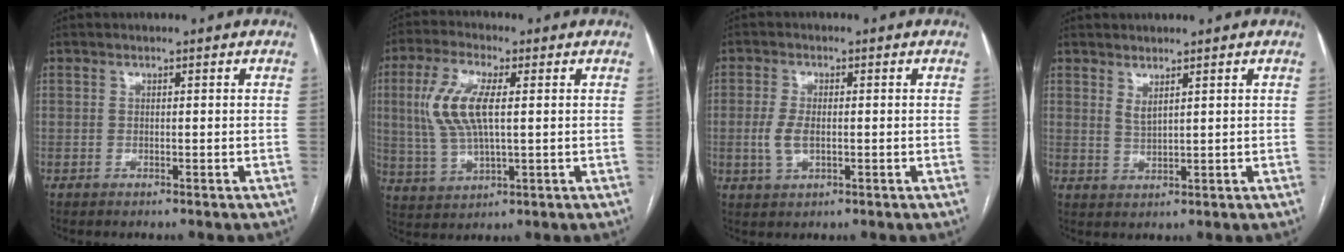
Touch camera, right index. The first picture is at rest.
{"total": 9.9, "force": [1.7, 3.2, 9.2], "torque": [-0.210, 0.009, 0.036]}
{"total": 4.1, "force": [-0.5, 1.9, 3.6], "torque": [-0.083, -0.002, -0.009]}
{"total": 1.8, "force": [1.3, 0.2, 1.2], "torque": [-0.027, -0.009, 0.032]}